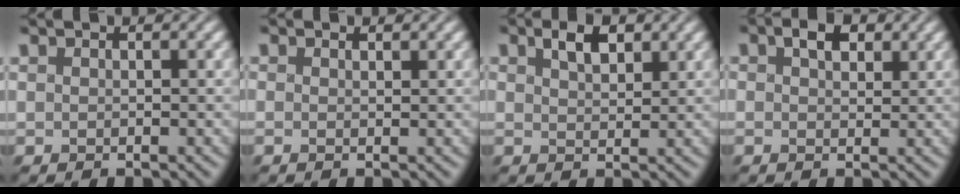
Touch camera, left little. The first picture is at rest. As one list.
[{"total": 0.0}, {"total": 2.5, "force": [1.1, 1.3, 1.9], "torque": [-0.038, -0.001, 0.016]}, {"total": 2.6, "force": [0.9, 1.6, 1.8], "torque": [-0.034, -0.001, 0.007]}]